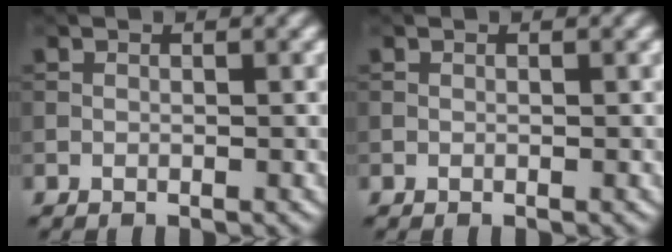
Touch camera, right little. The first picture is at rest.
{"total": 0.0}